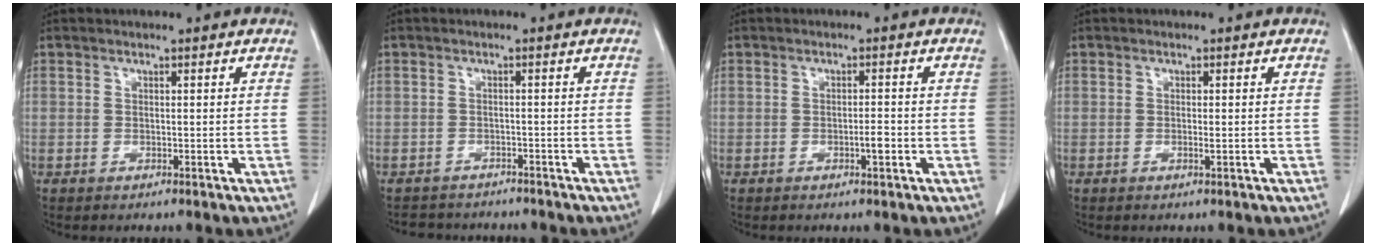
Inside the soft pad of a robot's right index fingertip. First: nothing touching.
{"total": 5.1, "force": [-4.6, 2.2, 0.3], "torque": [-0.001, 0.002, -0.065]}
{"total": 1.8, "force": [-0.7, 0.3, 1.6], "torque": [-0.027, 0.000, -0.012]}
{"total": 0.7, "force": [-0.2, 0.0, 0.7], "torque": [-0.015, 0.000, -0.002]}